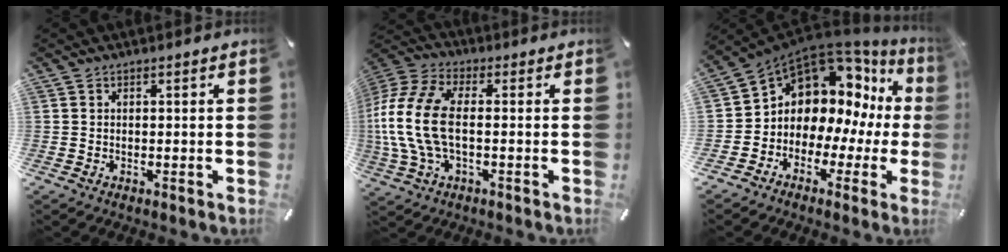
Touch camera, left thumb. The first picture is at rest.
{"total": 14.9, "force": [-1.1, 8.0, 12.6], "torque": [-0.281, -0.005, -0.022]}
{"total": 10.2, "force": [5.2, 8.1, 3.4], "torque": [-0.064, -0.070, 0.098]}